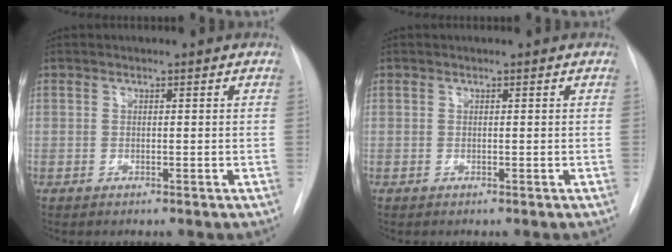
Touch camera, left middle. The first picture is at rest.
{"total": 0.0}